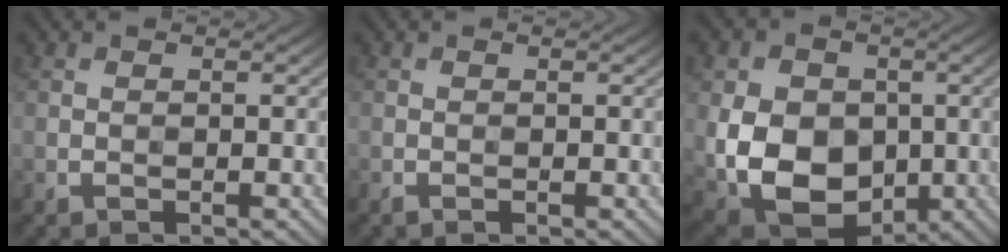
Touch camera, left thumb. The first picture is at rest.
{"total": 0.0}
{"total": 12.8, "force": [-1.6, 9.8, 8.1], "torque": [-0.169, -0.021, -0.029]}